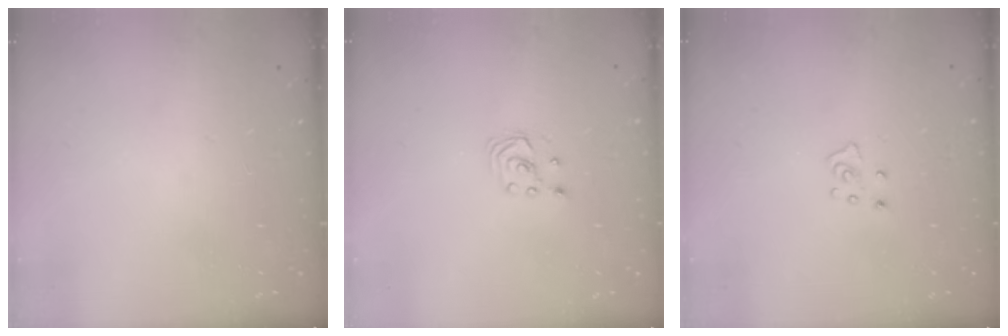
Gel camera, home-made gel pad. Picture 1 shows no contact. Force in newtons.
{"total": 1.9, "press": 1.9, "slide": 0.2}
{"total": 5.0, "press": 5.0, "slide": 0.3}